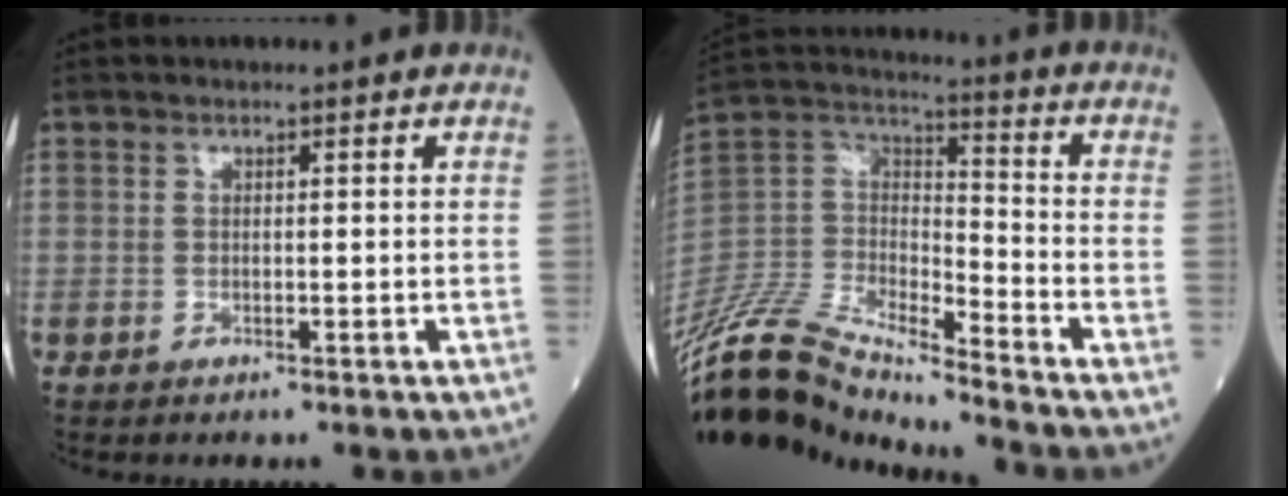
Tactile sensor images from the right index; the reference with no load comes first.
{"total": 16.6, "force": [-15.3, 1.8, 6.3], "torque": [-0.134, 0.031, -0.293]}